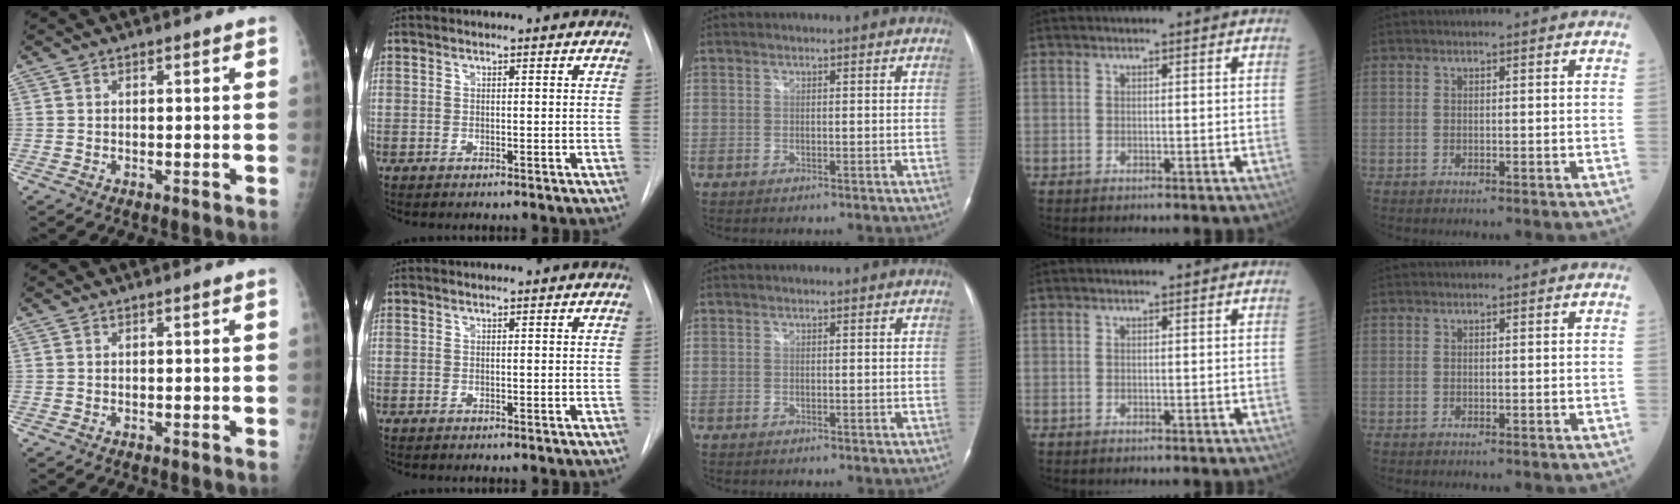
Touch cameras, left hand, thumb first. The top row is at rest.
{}